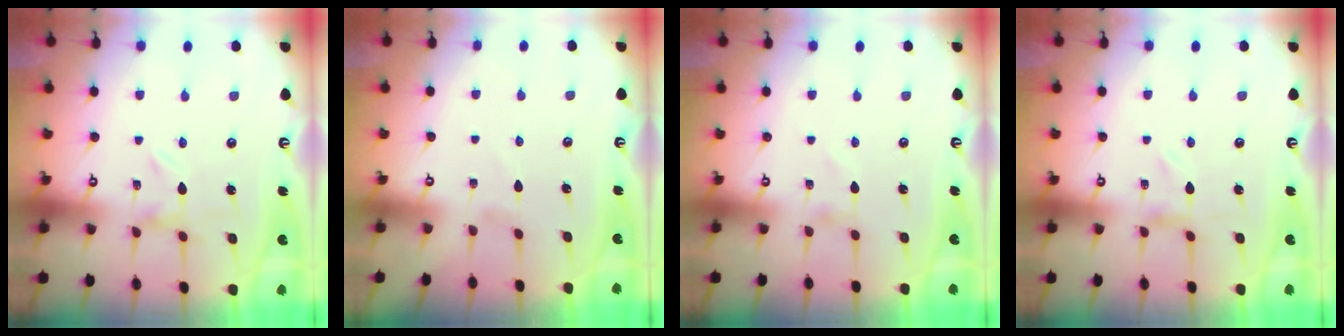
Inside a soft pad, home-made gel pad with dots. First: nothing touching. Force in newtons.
{"total": 1.2, "press": 1.2, "slide": 0.1}
{"total": 0.5, "press": 0.5, "slide": 0.1}
{"total": 0.0}